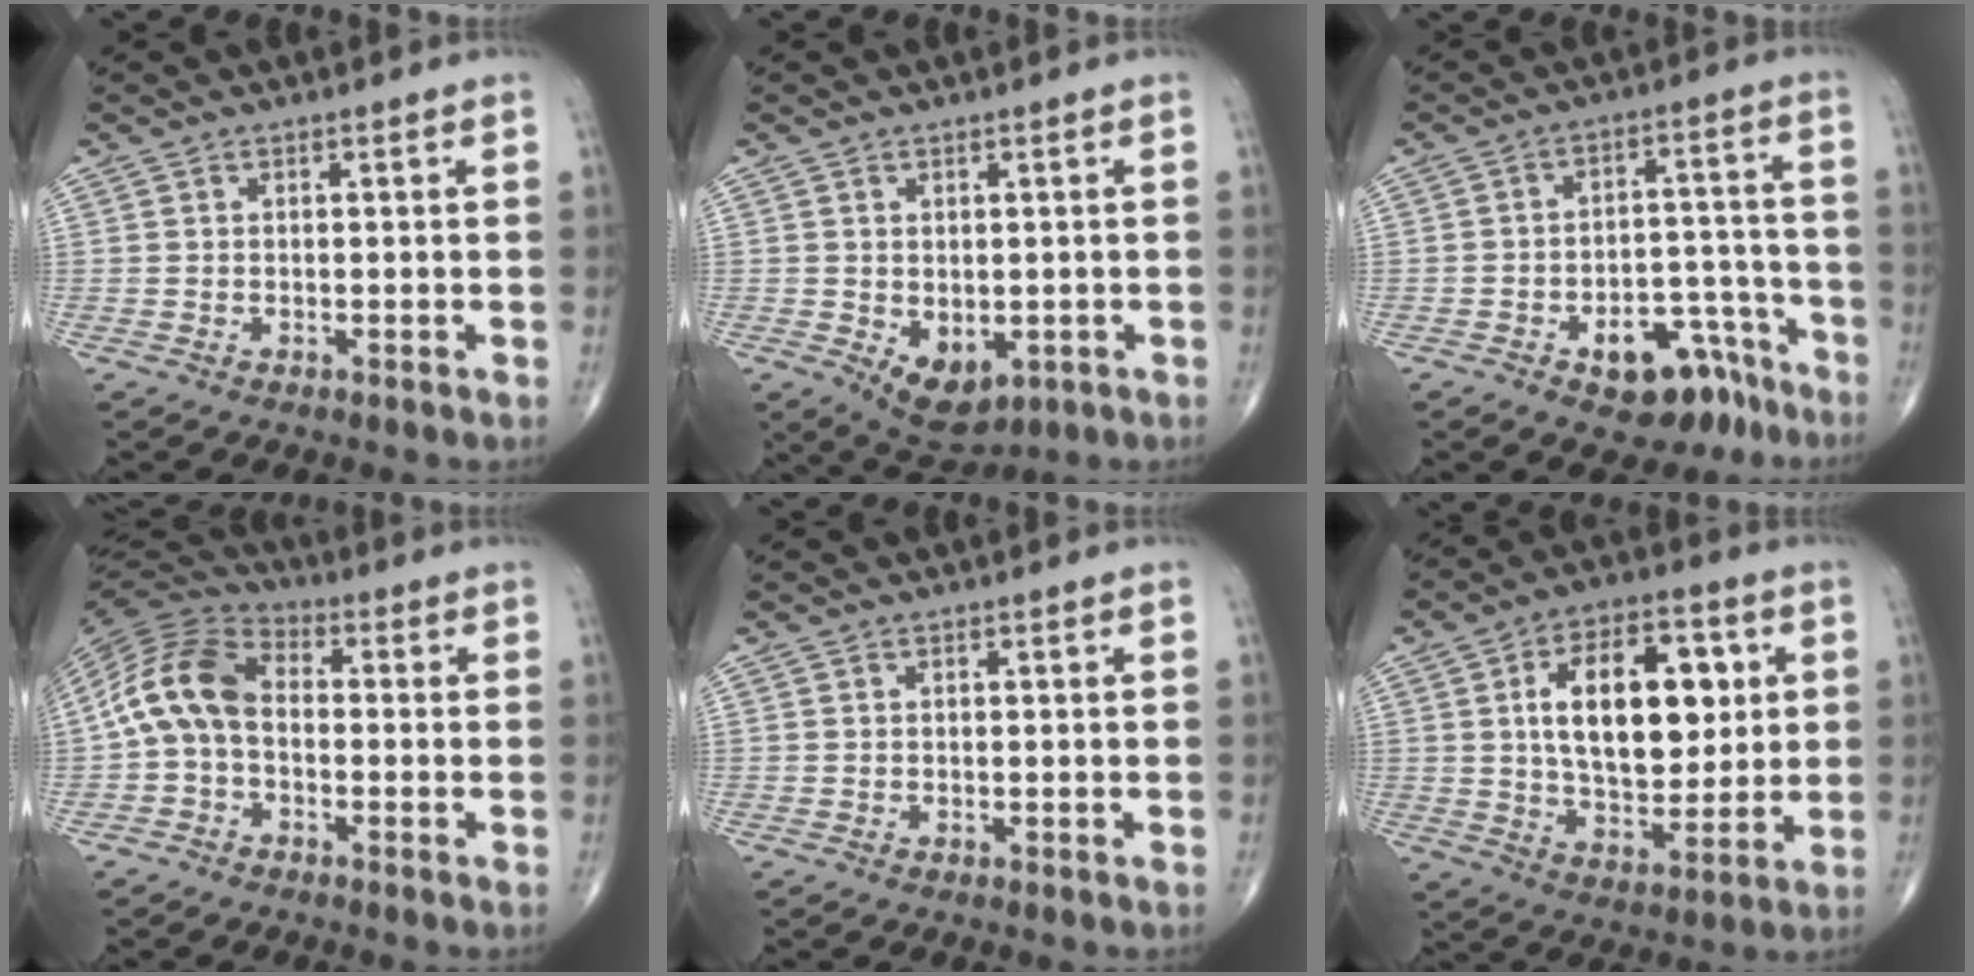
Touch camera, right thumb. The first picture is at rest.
{"total": 7.3, "force": [-1.9, 4.6, 5.4], "torque": [-0.064, -0.009, -0.011]}
{"total": 12.4, "force": [-7.6, 6.8, 7.0], "torque": [-0.058, 0.075, -0.102]}
{"total": 11.5, "force": [-0.9, 7.7, 8.5], "torque": [-0.162, 0.031, -0.034]}
{"total": 0.0}
{"total": 19.3, "force": [3.9, 10.7, 15.6], "torque": [-0.208, -0.005, 0.064]}